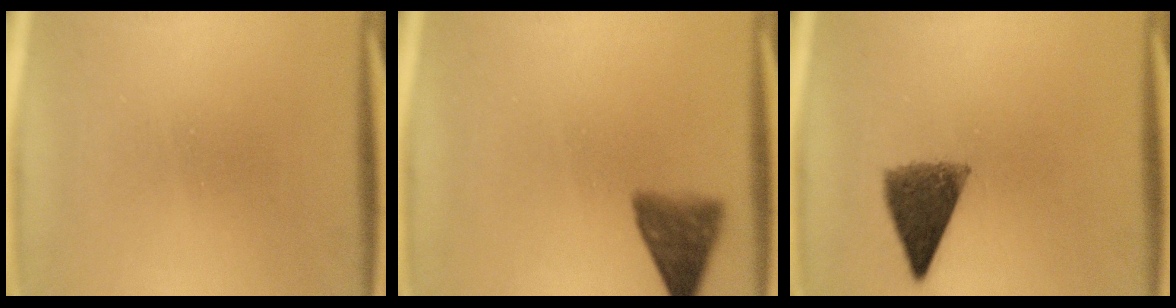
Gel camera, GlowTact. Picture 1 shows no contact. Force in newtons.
{"total": 5.2}
{"total": 7.4}